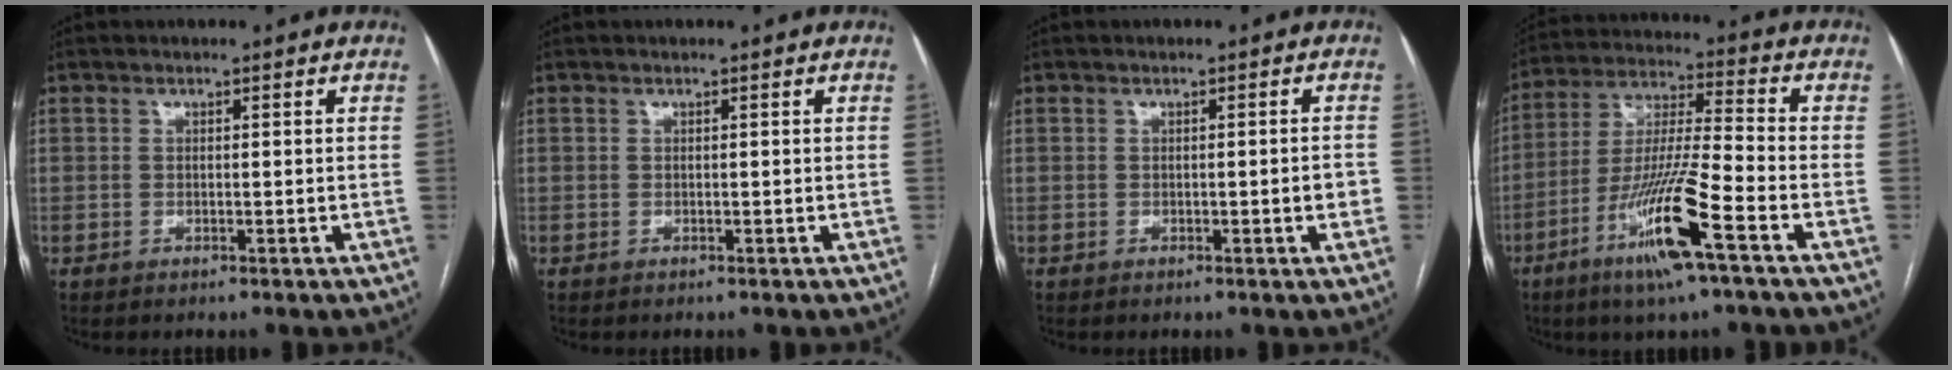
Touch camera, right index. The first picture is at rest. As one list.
[{"total": 0.0}, {"total": 1.8, "force": [-0.5, 0.2, 1.7], "torque": [-0.019, 0.001, -0.008]}, {"total": 13.6, "force": [-7.0, 0.4, 11.7], "torque": [-0.231, -0.018, -0.130]}]